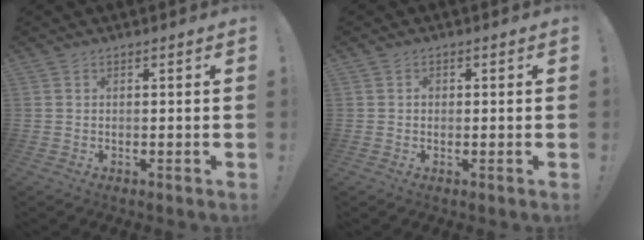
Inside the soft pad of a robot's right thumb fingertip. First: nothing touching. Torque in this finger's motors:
{"motor_torque": [0.37, 0.37, 0.10, -0.24, 0.00]}